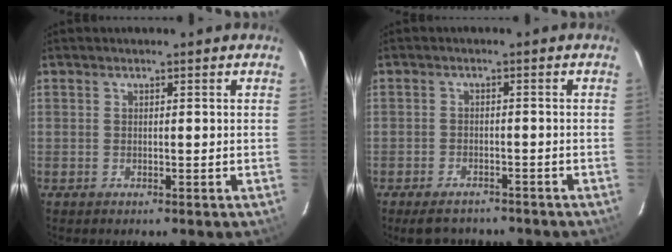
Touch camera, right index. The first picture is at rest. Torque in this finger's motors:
{"motor_torque": [0.79, -0.63, 0.25, 0.05]}